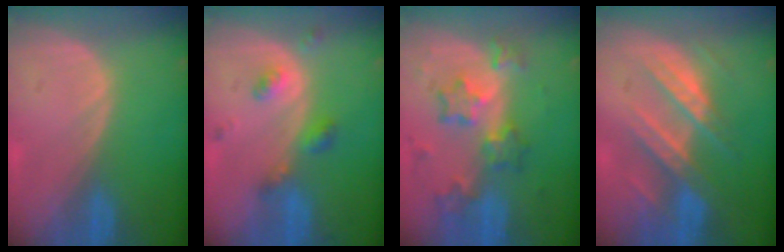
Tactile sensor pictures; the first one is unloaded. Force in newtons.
{"total": 4.9, "press": 4.4, "slide": 2.2}
{"total": 8.5, "press": 7.4, "slide": 4.1}
{"total": 8.9, "press": 7.8, "slide": 4.2}